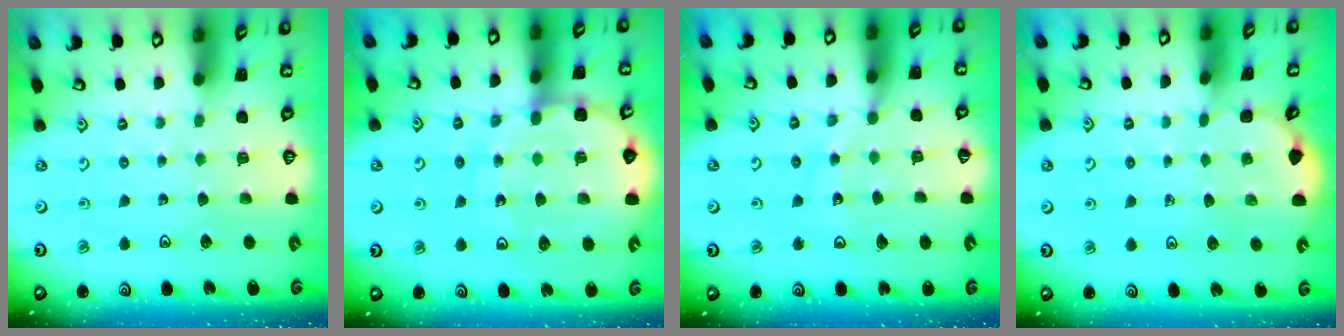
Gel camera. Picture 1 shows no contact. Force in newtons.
{"total": 13.0, "press": 12.6, "slide": 3.1}
{"total": 10.3, "press": 10.3, "slide": 1.3}
{"total": 2.4, "press": 2.0, "slide": 1.3}